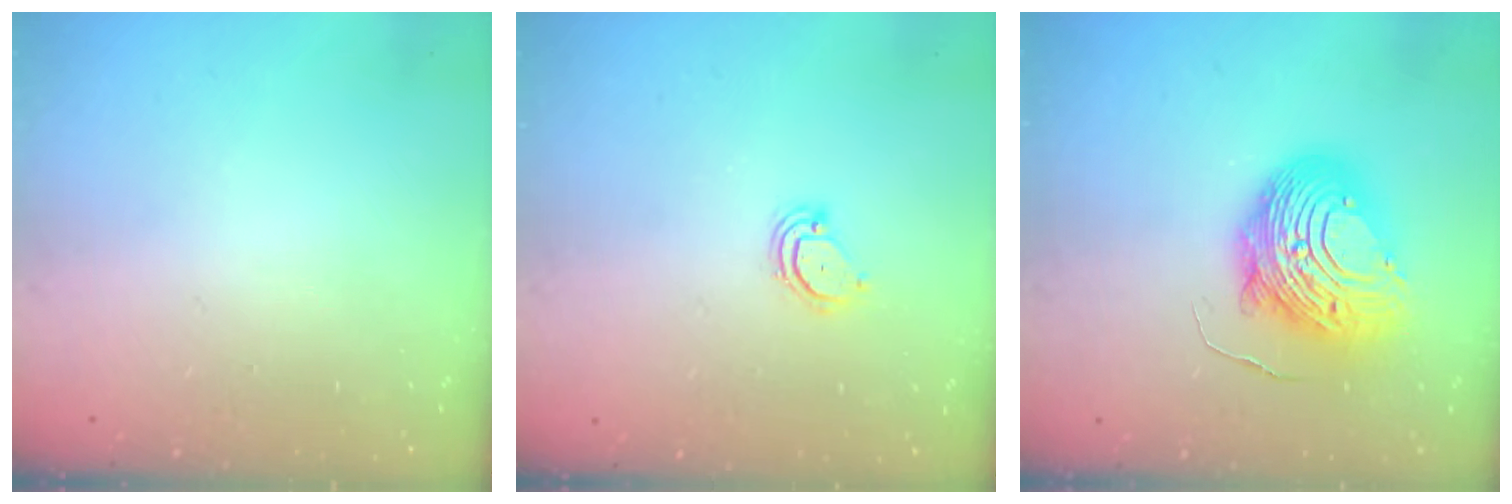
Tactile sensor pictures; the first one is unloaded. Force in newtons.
{"total": 3.4, "press": 3.4, "slide": 0.2}
{"total": 14.9, "press": 14.8, "slide": 1.3}